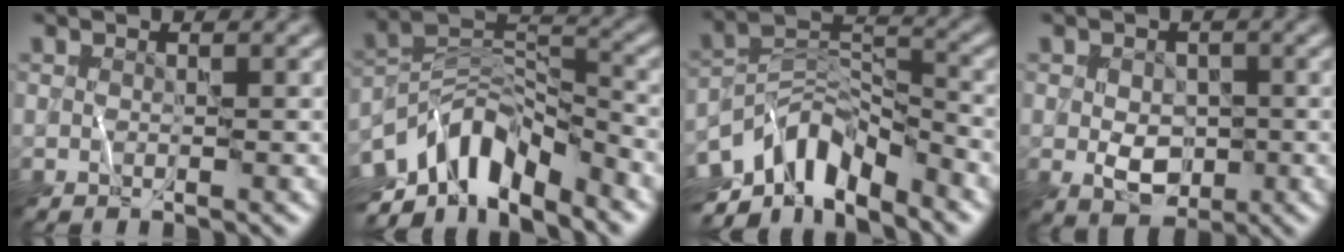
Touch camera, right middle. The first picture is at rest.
{"total": 9.3, "force": [-5.8, 4.1, 6.0], "torque": [-0.094, 0.004, -0.118]}
{"total": 8.3, "force": [-5.5, 3.7, 5.0], "torque": [-0.072, 0.000, -0.112]}
{"total": 3.5, "force": [-0.4, 2.6, 2.4], "torque": [-0.037, -0.007, -0.007]}